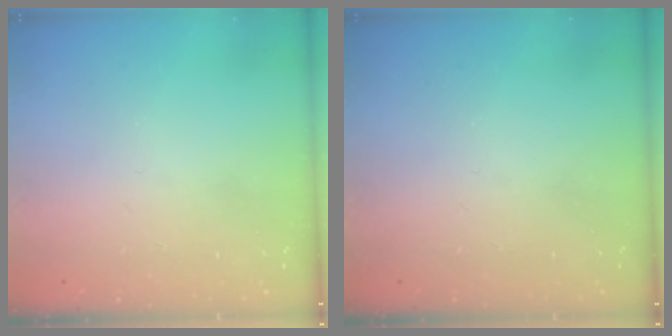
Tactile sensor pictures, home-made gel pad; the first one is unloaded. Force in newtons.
{"total": 0.0}